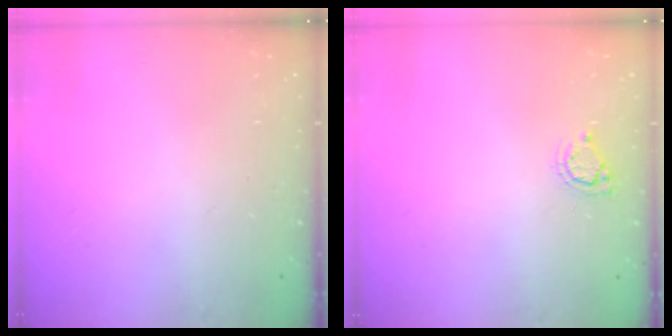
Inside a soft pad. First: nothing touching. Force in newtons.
{"total": 6.1, "press": 6.1, "slide": 0.3}